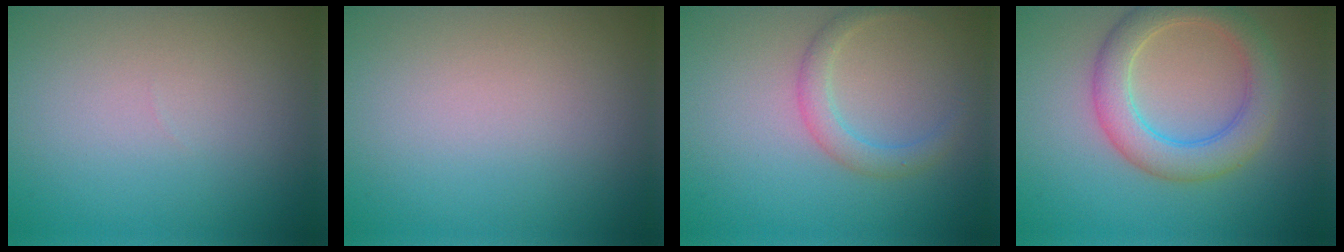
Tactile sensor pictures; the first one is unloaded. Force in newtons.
{"total": 0.0}
{"total": 2.1, "press": 2.1, "slide": 0.0}
{"total": 4.9, "press": 4.9, "slide": 0.2}